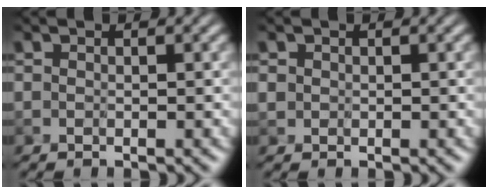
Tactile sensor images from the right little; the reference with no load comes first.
{"total": 0.7, "force": [0.1, 0.7, 0.1], "torque": [-0.002, -0.003, 0.007]}